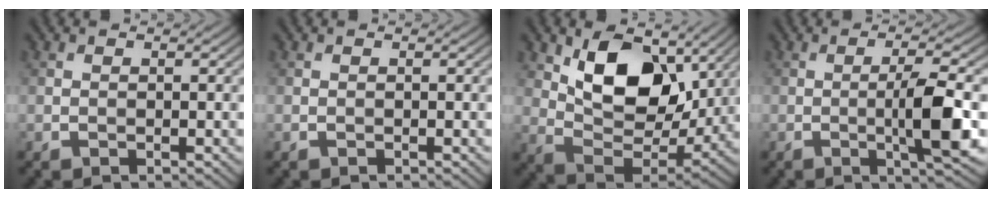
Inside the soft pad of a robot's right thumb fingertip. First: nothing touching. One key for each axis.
{"total": 0.0}
{"total": 12.0, "fx": 4.9, "fy": 7.1, "fz": 8.3, "tx": -0.150, "ty": -0.011, "tz": 0.084}
{"total": 6.9, "fx": -1.0, "fy": 0.8, "fz": 6.8, "tx": -0.119, "ty": 0.008, "tz": -0.019}